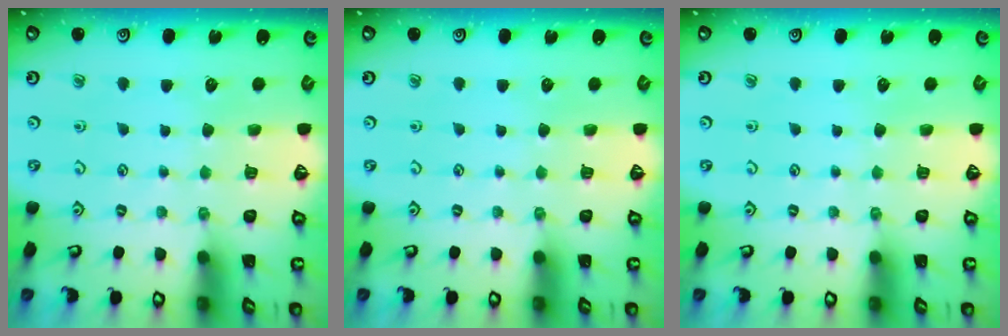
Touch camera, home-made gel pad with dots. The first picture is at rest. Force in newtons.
{"total": 0.0}
{"total": 0.0}